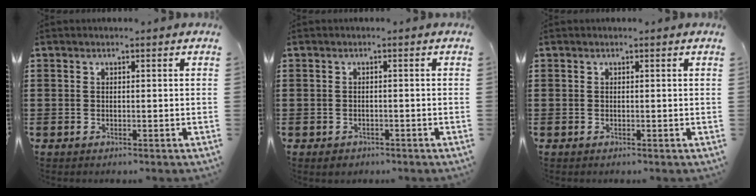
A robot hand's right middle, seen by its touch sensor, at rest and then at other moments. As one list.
[{"total": 0.8, "force": [-0.7, 0.5, 0.1], "torque": [-0.003, 0.000, -0.016]}, {"total": 0.0}]